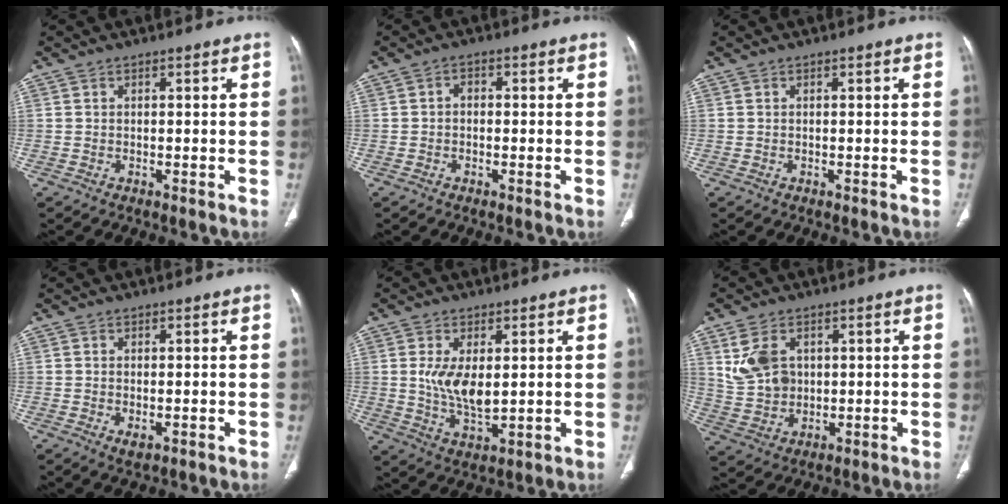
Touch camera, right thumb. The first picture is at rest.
{"total": 1.7, "force": [-0.2, 1.3, 1.1], "torque": [-0.009, 0.009, -0.008]}
{"total": 0.0}
{"total": 1.8, "force": [-0.4, 0.9, 1.4], "torque": [-0.028, -0.006, -0.004]}
{"total": 8.1, "force": [1.3, 3.9, 6.9], "torque": [-0.127, -0.021, 0.033]}
{"total": 8.8, "force": [2.8, 6.3, 5.4], "torque": [-0.095, -0.004, 0.069]}